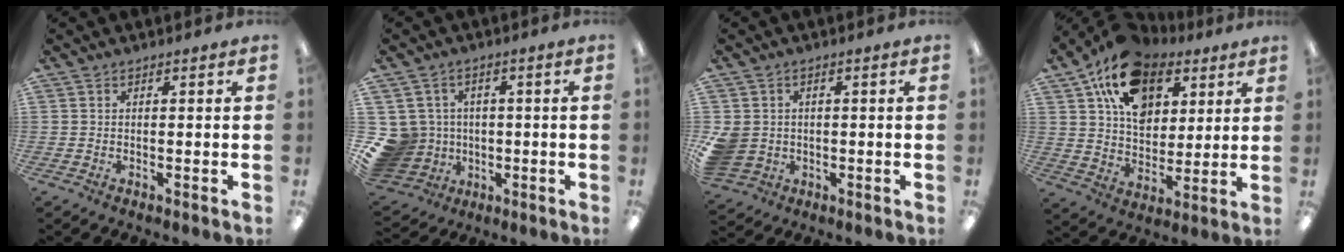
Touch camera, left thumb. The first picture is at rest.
{"total": 10.4, "force": [-1.4, 9.8, 3.1], "torque": [-0.107, 0.016, -0.016]}
{"total": 5.5, "force": [-0.2, 5.1, 2.1], "torque": [-0.055, 0.006, -0.003]}
{"total": 16.8, "force": [9.6, 11.0, 8.4], "torque": [-0.150, -0.038, 0.178]}